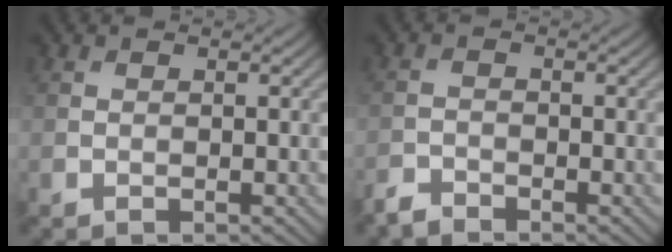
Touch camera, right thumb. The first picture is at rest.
{"total": 2.1, "force": [-2.0, 0.4, 0.3], "torque": [-0.009, -0.003, -0.047]}